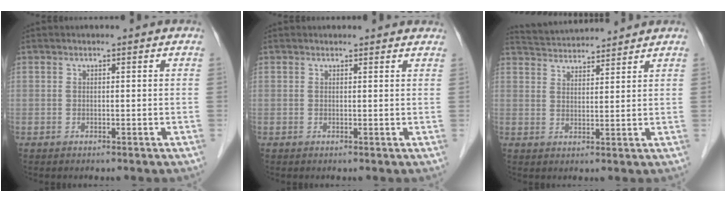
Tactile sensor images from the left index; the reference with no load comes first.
{"total": 3.3, "force": [3.1, 1.0, 0.5], "torque": [-0.004, 0.010, 0.024]}
{"total": 7.8, "force": [7.7, 0.4, 1.3], "torque": [-0.035, 0.031, 0.127]}